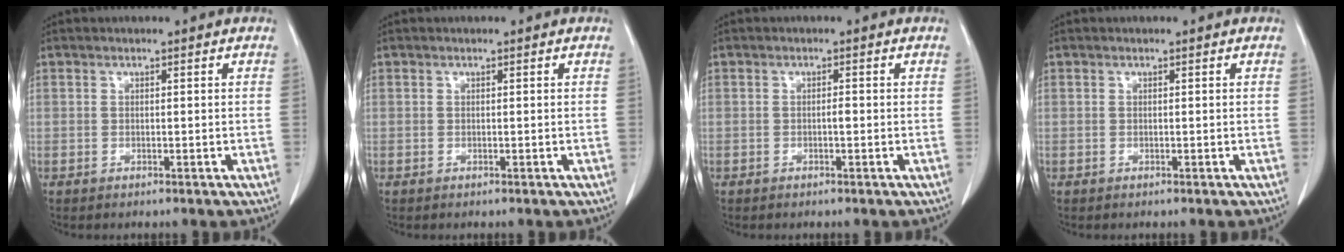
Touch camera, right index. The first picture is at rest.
{"total": 0.0}
{"total": 0.8, "force": [-0.4, 0.1, 0.7], "torque": [-0.011, 0.002, -0.007]}
{"total": 0.0}